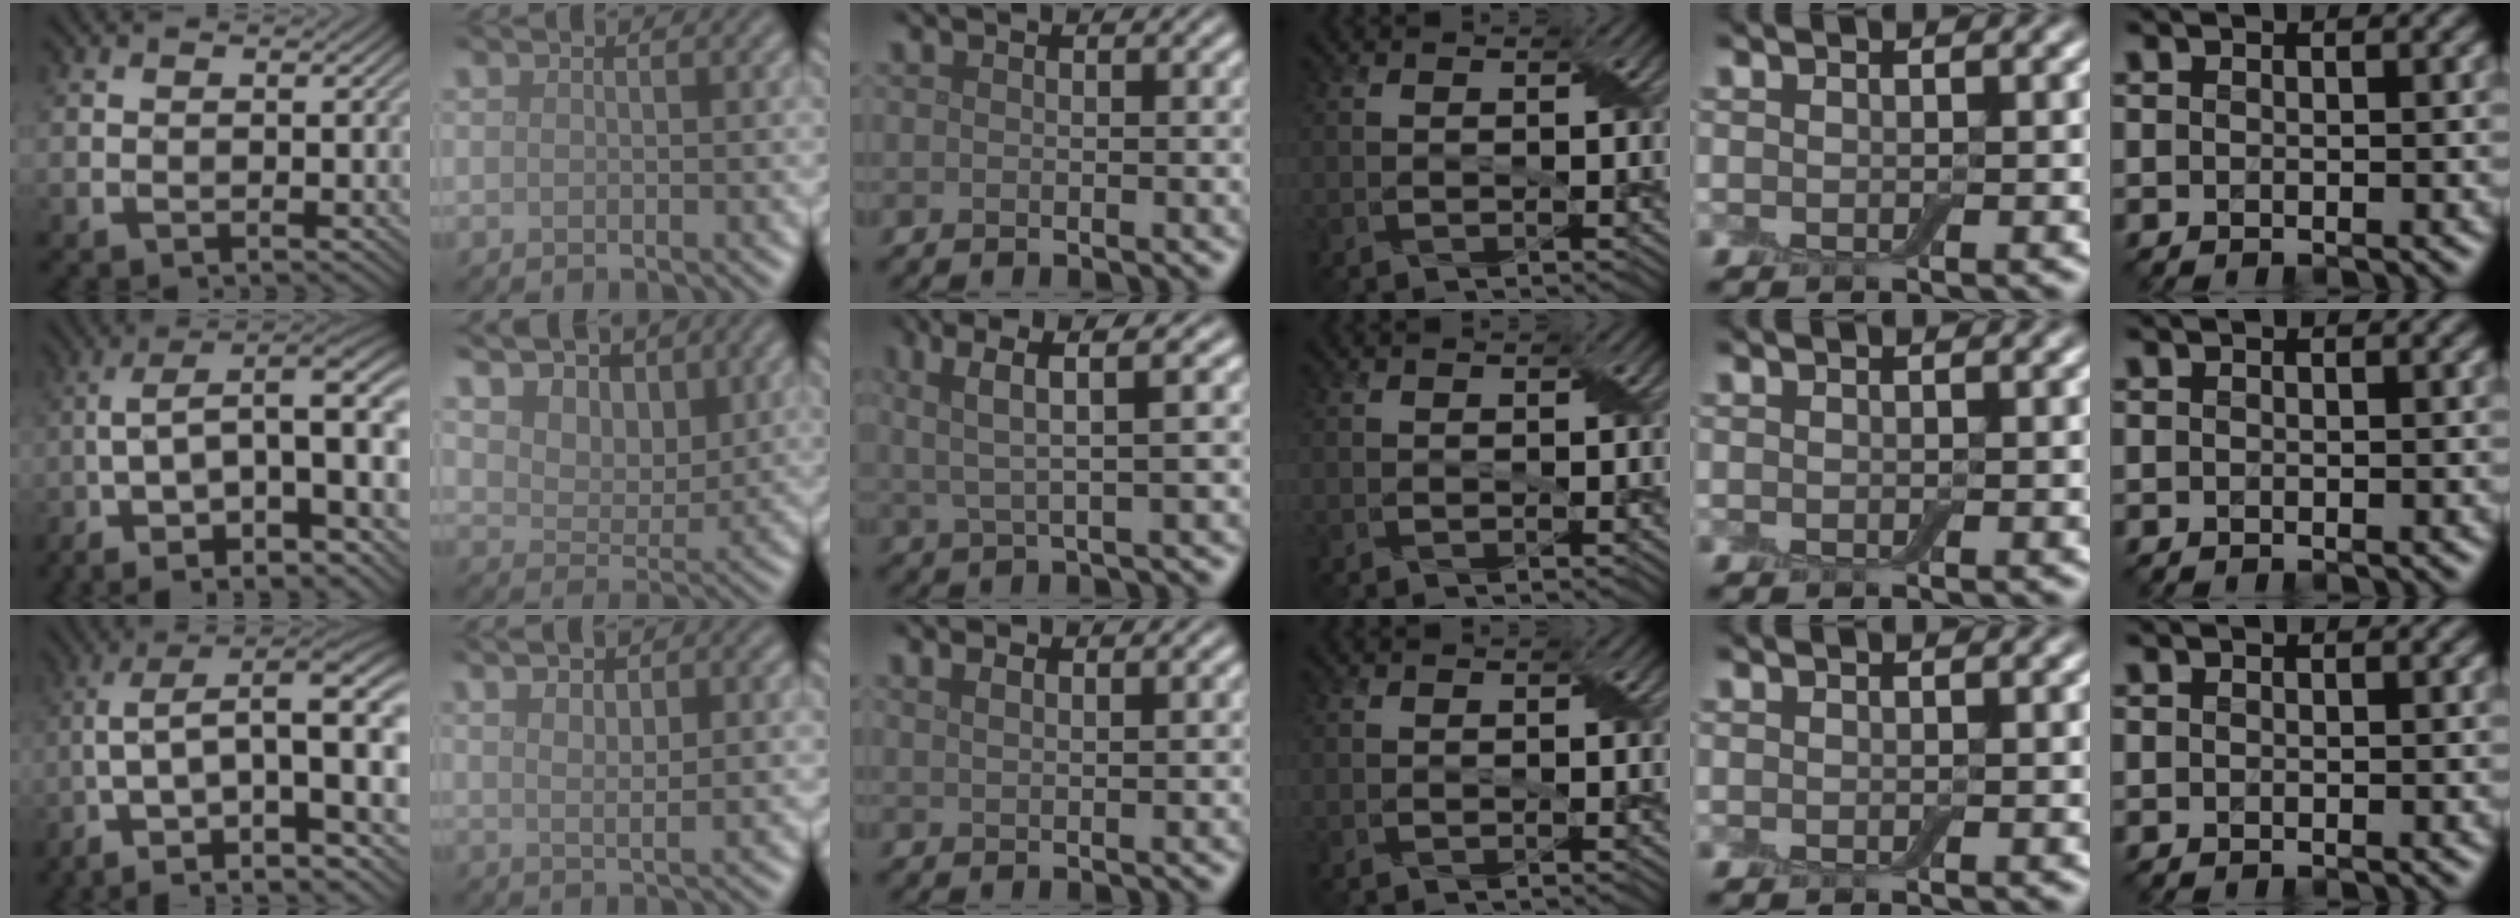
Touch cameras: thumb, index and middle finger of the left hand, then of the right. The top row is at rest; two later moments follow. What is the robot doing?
{"motion": "peel", "object": "bubble wrap"}